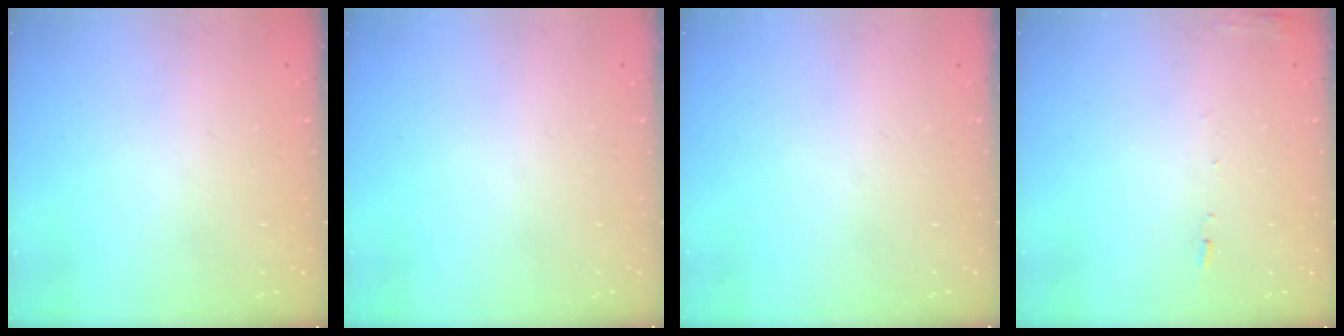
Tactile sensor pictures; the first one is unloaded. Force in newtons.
{"total": 0.0}
{"total": 0.0}
{"total": 7.2, "press": 7.2, "slide": 0.7}